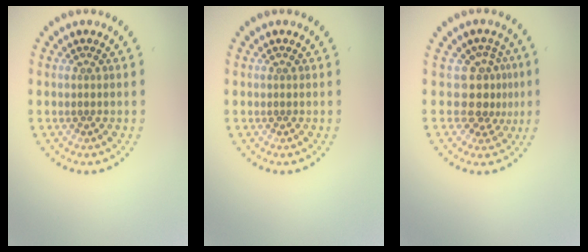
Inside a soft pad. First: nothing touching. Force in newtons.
{"total": 0.0}
{"total": 2.9, "press": 2.1, "slide": 2.1}